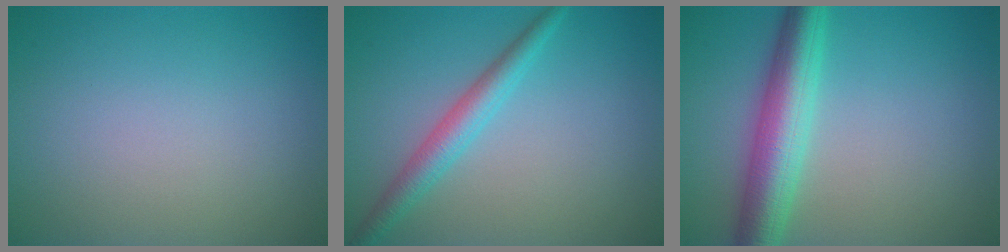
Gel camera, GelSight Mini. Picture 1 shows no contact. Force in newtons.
{"total": 3.0, "press": 3.0, "slide": 0.1}
{"total": 6.0, "press": 6.0, "slide": 0.1}